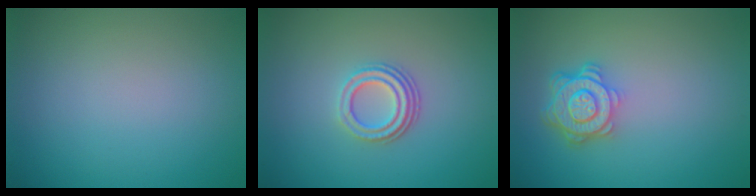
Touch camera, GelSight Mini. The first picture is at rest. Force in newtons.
{"total": 3.1, "press": 2.2, "slide": 2.2}
{"total": 4.7, "press": 3.7, "slide": 3.0}